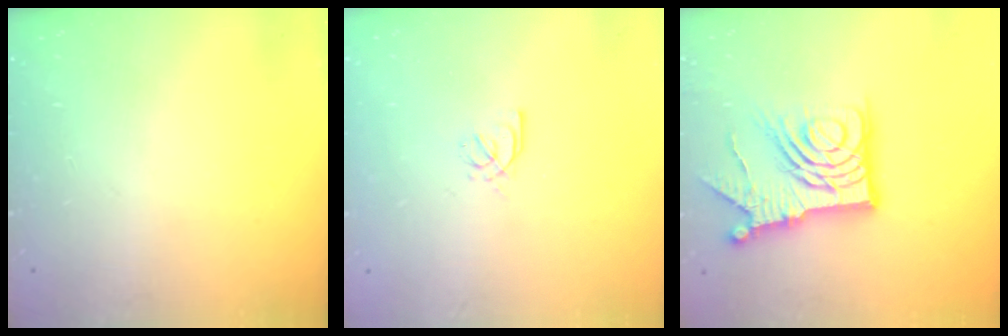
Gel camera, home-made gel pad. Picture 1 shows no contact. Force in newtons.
{"total": 1.7, "press": 1.6, "slide": 0.5}
{"total": 15.4, "press": 15.3, "slide": 2.0}